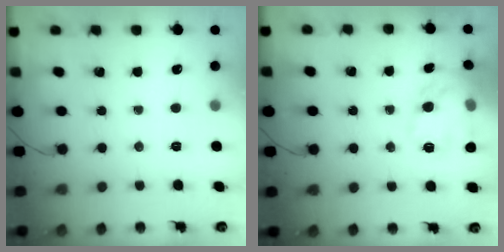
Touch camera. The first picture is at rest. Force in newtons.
{"total": 14.4, "press": 14.3, "slide": 1.6}